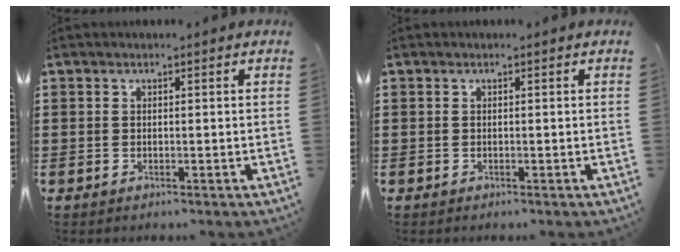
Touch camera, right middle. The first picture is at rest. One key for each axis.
{"total": 0.0}